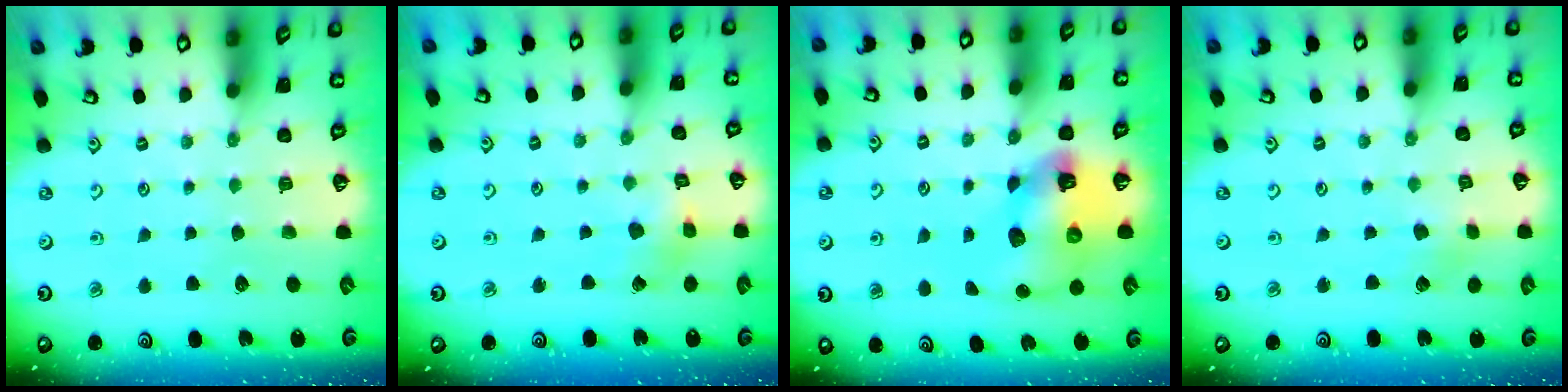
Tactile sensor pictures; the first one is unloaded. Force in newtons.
{"total": 3.8, "press": 3.8, "slide": 0.4}
{"total": 11.8, "press": 11.7, "slide": 1.8}
{"total": 1.7, "press": 1.7, "slide": 0.3}